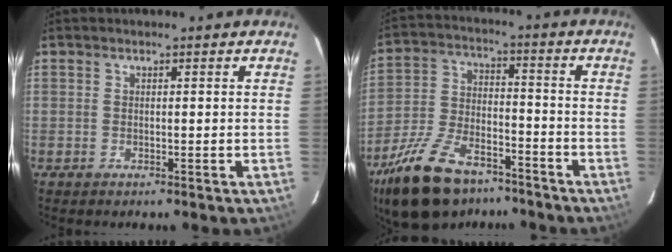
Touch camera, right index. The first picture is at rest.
{"total": 19.5, "force": [-13.9, 9.0, 10.3], "torque": [-0.223, -0.012, -0.237]}